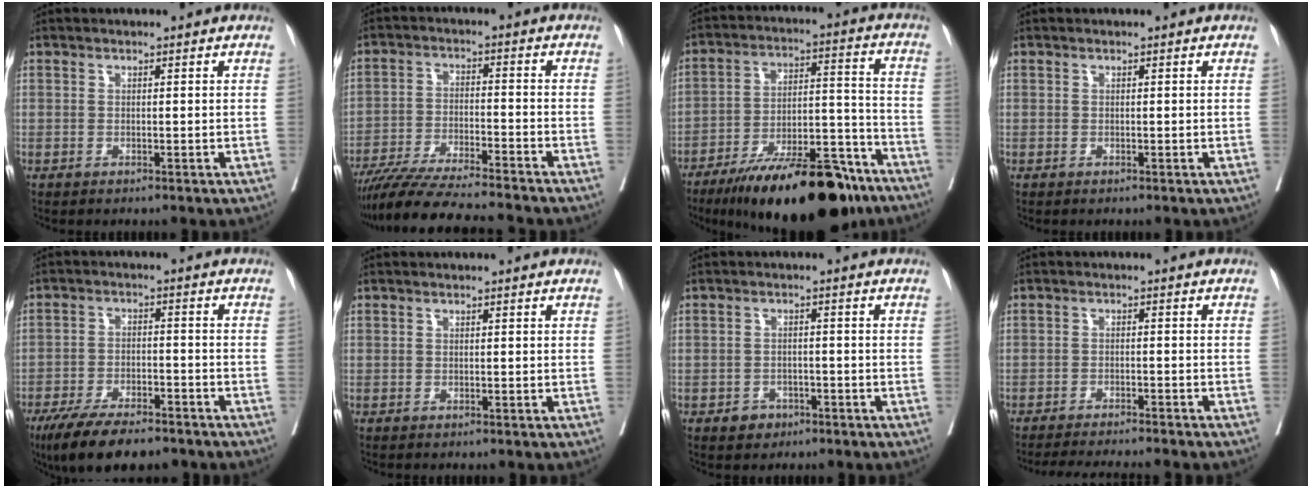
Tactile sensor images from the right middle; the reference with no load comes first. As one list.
[{"total": 14.6, "force": [-13.1, -0.4, 6.6], "torque": [-0.102, -0.022, -0.213]}, {"total": 21.7, "force": [-16.1, 5.0, 13.6], "torque": [-0.162, 0.016, -0.257]}, {"total": 0.0}, {"total": 12.0, "force": [-9.3, 3.2, 6.9], "torque": [-0.108, -0.018, -0.150]}, {"total": 0.0}, {"total": 2.3, "force": [-1.4, 1.6, 0.8], "torque": [-0.009, 0.005, -0.016]}, {"total": 9.9, "force": [-9.0, 0.0, 4.1], "torque": [-0.047, -0.015, -0.122]}]